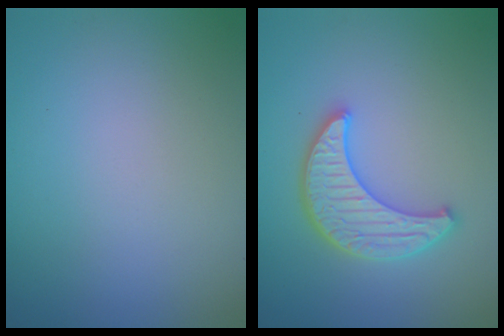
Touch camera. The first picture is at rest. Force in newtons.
{"total": 4.1, "press": 3.7, "slide": 1.8}